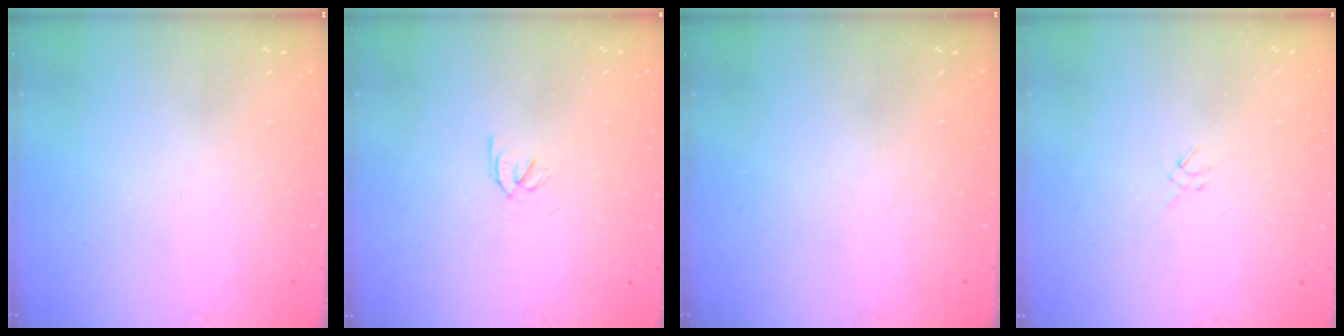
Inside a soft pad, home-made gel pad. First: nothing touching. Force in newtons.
{"total": 2.1, "press": 2.1, "slide": 0.4}
{"total": 0.0}
{"total": 1.3, "press": 1.2, "slide": 0.5}